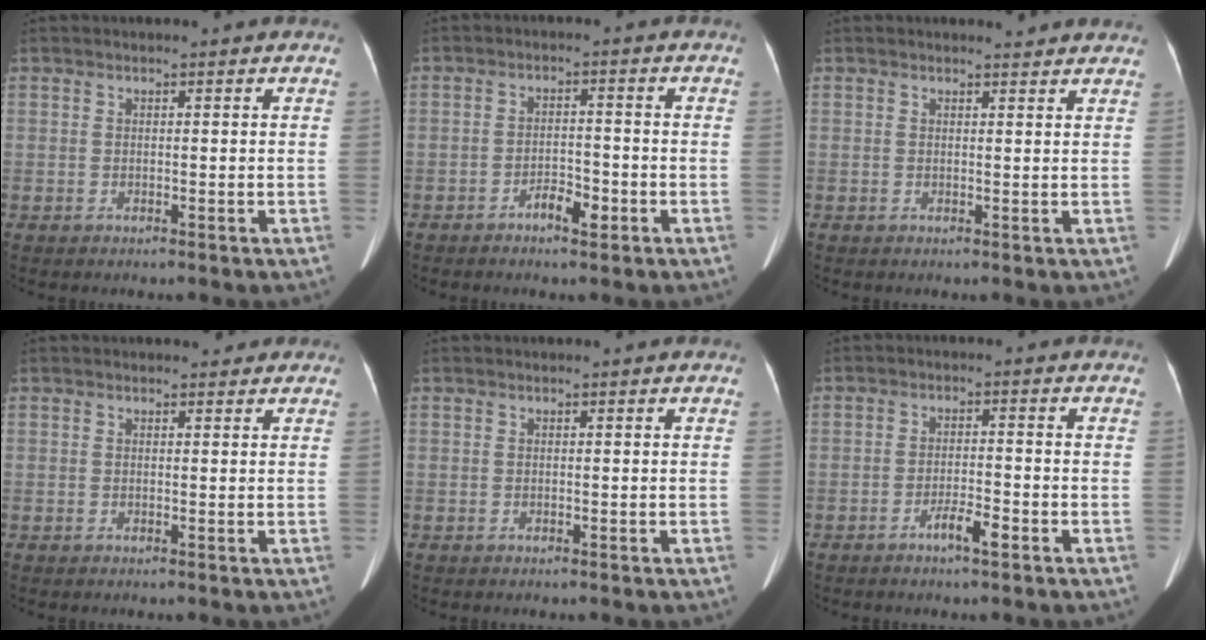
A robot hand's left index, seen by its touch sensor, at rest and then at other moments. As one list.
[{"total": 3.5, "force": [-2.2, 1.3, 2.4], "torque": [-0.039, 0.006, -0.037]}, {"total": 2.3, "force": [2.3, 0.2, 0.1], "torque": [-0.008, -0.002, 0.020]}, {"total": 1.6, "force": [1.3, 0.7, 0.4], "torque": [-0.003, 0.004, 0.014]}, {"total": 0.0}, {"total": 3.3, "force": [-2.1, 0.4, 2.5], "torque": [-0.045, 0.000, -0.037]}]